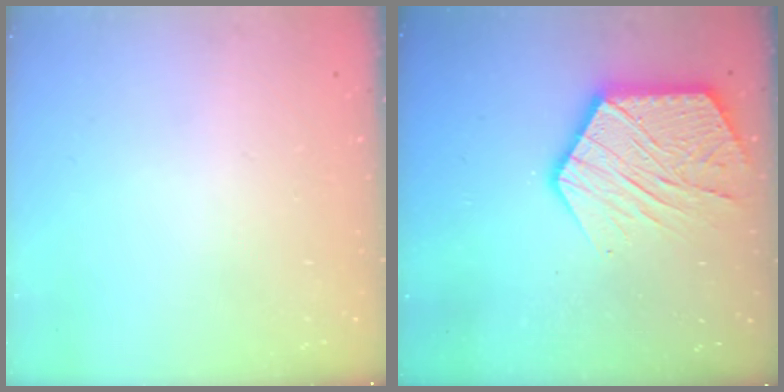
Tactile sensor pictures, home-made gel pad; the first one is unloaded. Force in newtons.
{"total": 17.4, "press": 17.4, "slide": 1.2}